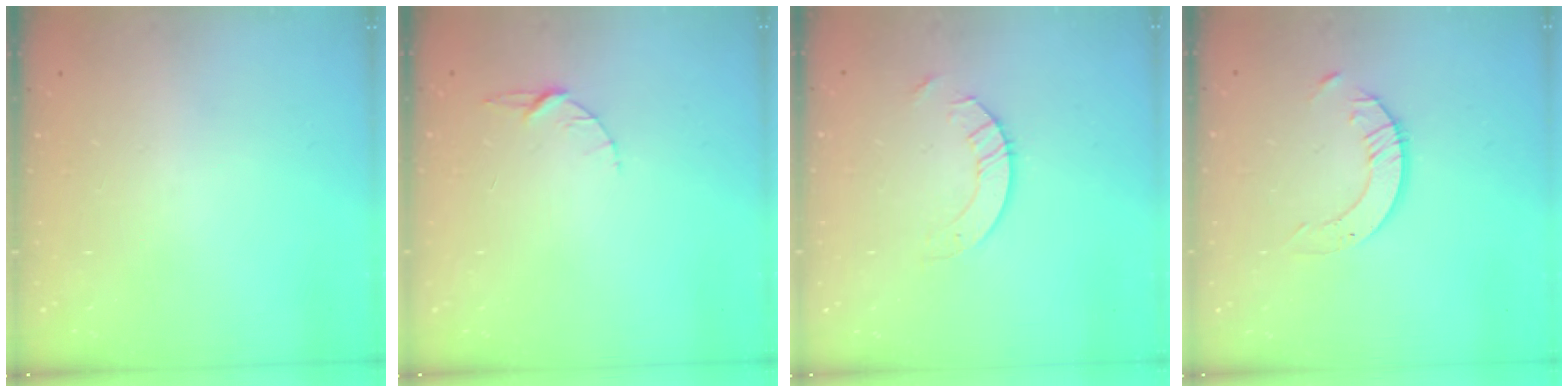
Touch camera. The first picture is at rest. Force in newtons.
{"total": 3.4, "press": 3.3, "slide": 0.4}
{"total": 4.9, "press": 4.9, "slide": 0.5}
{"total": 3.3, "press": 3.3, "slide": 0.3}